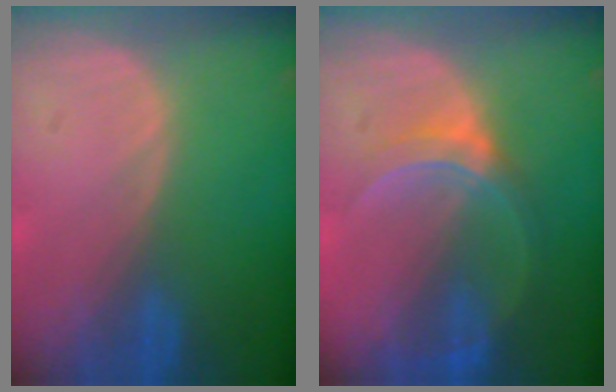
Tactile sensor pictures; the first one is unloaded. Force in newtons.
{"total": 6.2, "press": 5.7, "slide": 2.4}